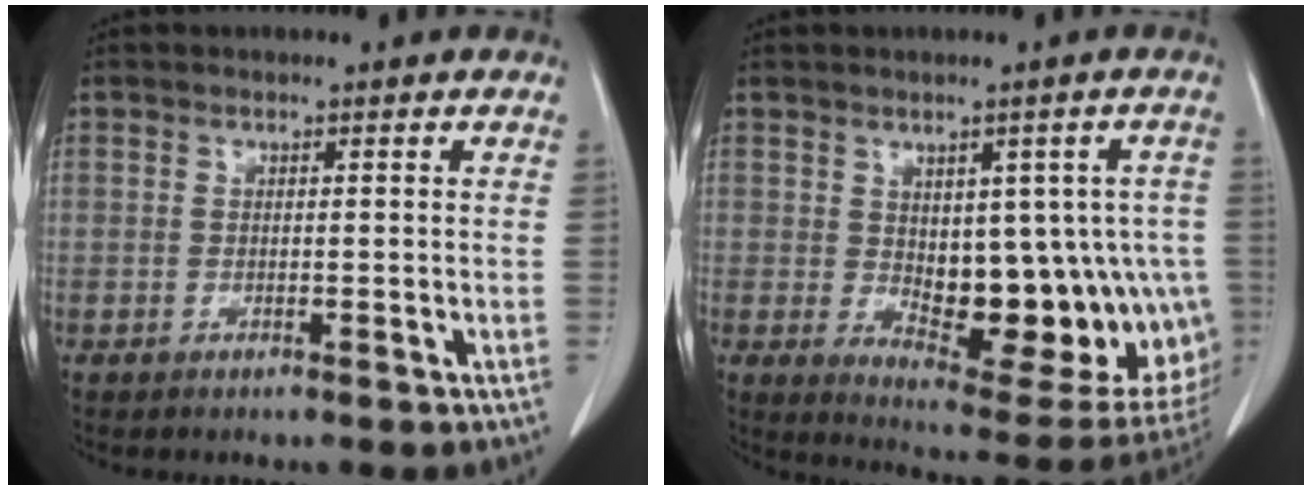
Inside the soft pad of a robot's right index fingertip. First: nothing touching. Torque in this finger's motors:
{"motor_torque": [1.59, -0.20, 0.28, 0.05]}